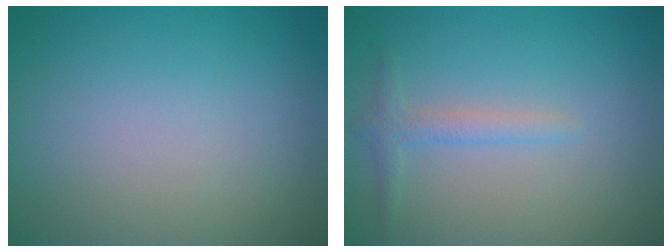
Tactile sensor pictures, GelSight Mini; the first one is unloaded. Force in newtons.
{"total": 1.6, "press": 1.6, "slide": 0.1}